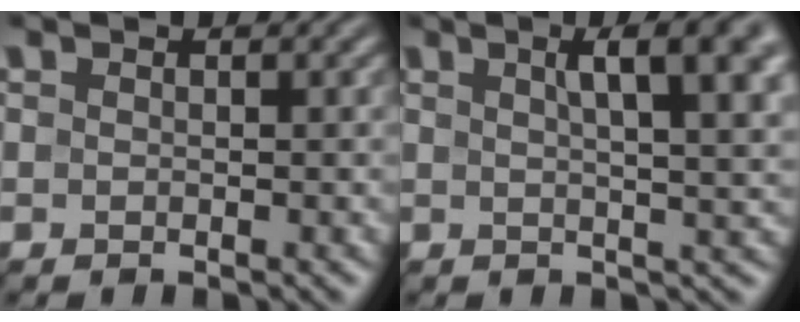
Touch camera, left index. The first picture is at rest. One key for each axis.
{"total": 8.3, "fx": 3.0, "fy": 2.5, "fz": 7.3, "tx": -0.065, "ty": 0.020, "tz": 0.037}